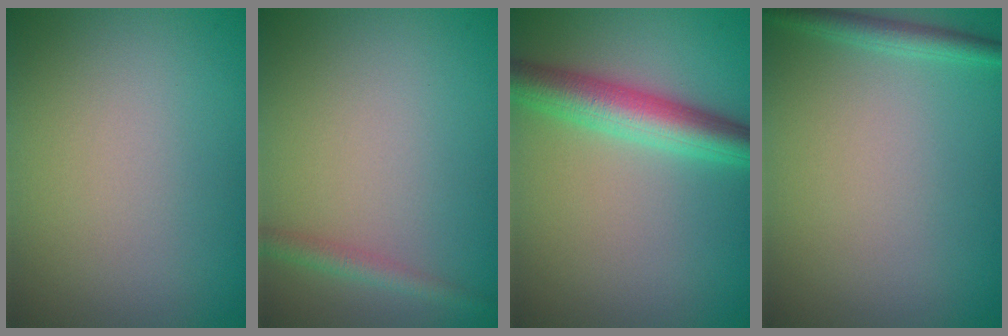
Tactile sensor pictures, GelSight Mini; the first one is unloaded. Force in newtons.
{"total": 1.6, "press": 1.6, "slide": 0.1}
{"total": 5.1, "press": 5.1, "slide": 0.1}
{"total": 1.8, "press": 1.8, "slide": 0.1}